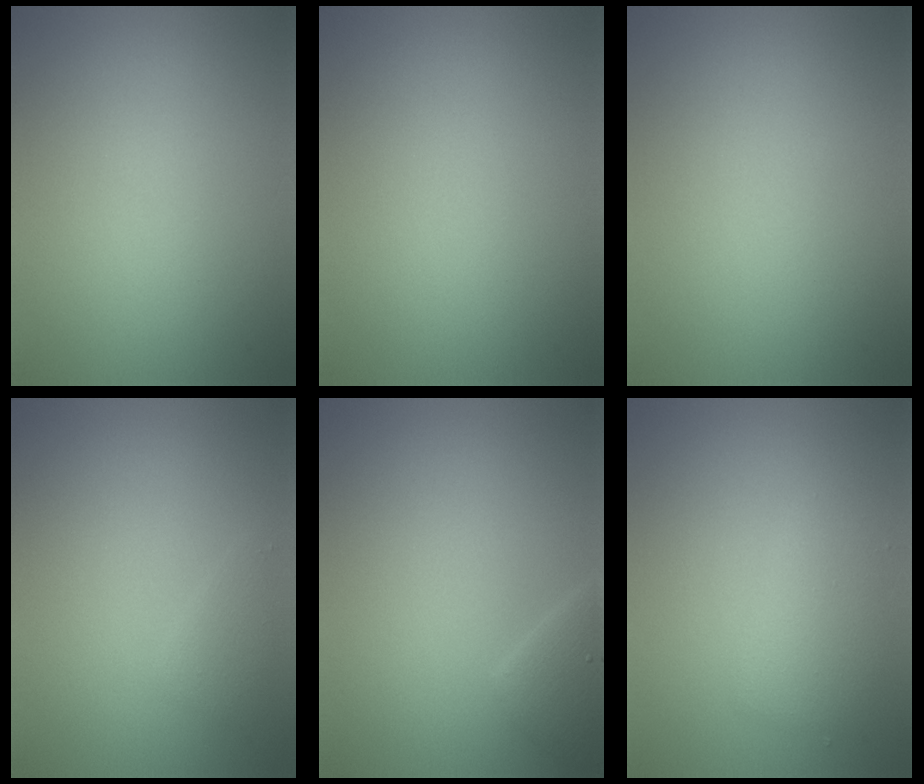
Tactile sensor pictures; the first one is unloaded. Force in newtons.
{"total": 0.0}
{"total": 0.0}
{"total": 1.1, "press": 1.1, "slide": 0.1}
{"total": 2.2, "press": 2.2, "slide": 0.3}
{"total": 2.6, "press": 2.6, "slide": 0.0}